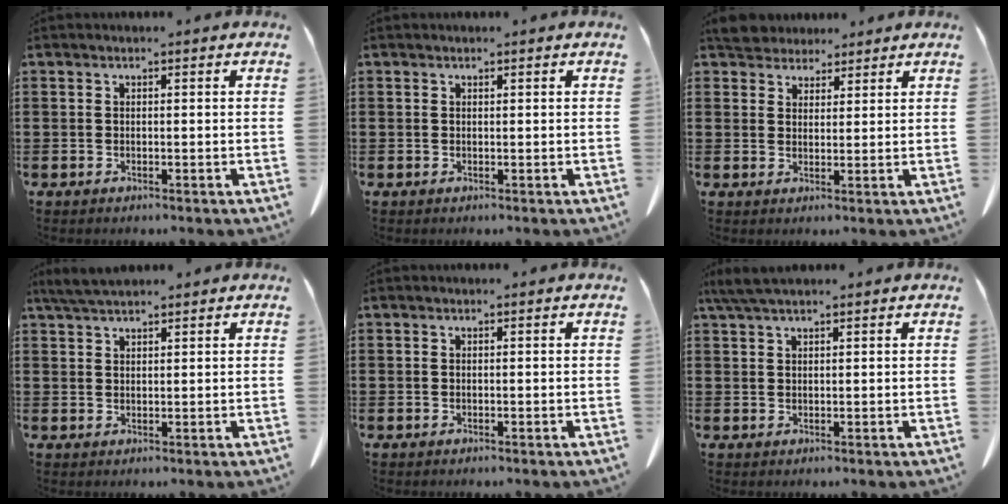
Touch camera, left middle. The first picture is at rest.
{"total": 0.0}
{"total": 4.7, "force": [4.4, 1.6, 0.7], "torque": [-0.031, -0.006, 0.084]}
{"total": 3.4, "force": [2.9, 0.6, 1.6], "torque": [-0.040, -0.001, 0.055]}
{"total": 0.0}
{"total": 3.4, "force": [2.6, 0.5, 2.2], "torque": [-0.049, 0.001, 0.049]}